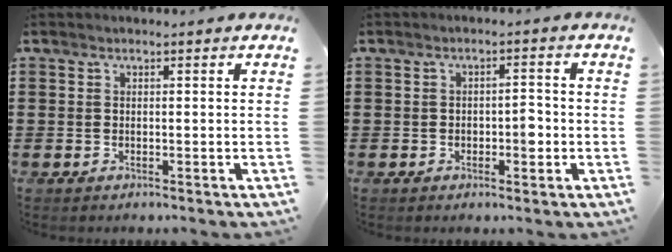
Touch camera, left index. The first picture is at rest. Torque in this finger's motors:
{"motor_torque": [0.20, 0.12, 0.08, 0.05]}